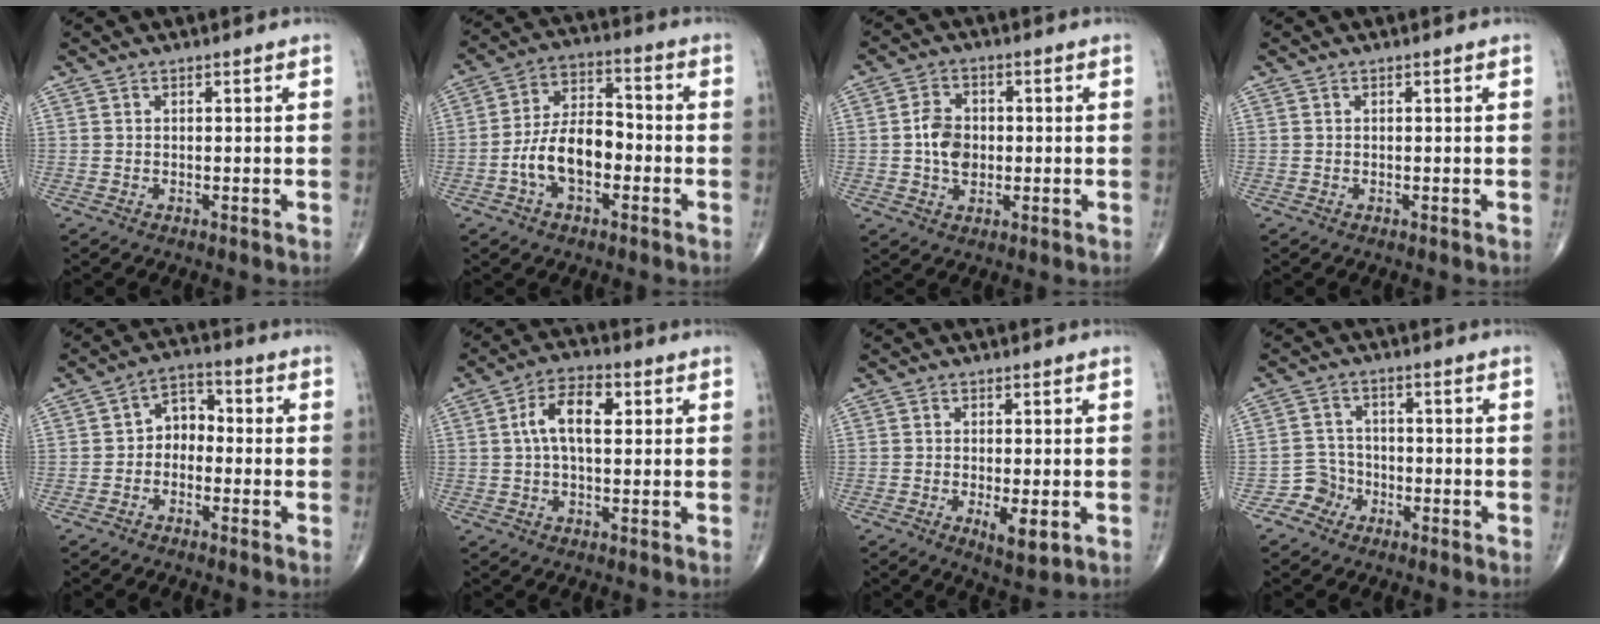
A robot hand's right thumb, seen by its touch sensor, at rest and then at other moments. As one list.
[{"total": 11.3, "force": [-3.1, 6.3, 8.8], "torque": [-0.152, 0.040, -0.064]}, {"total": 6.4, "force": [-0.2, 4.6, 4.4], "torque": [-0.067, 0.007, -0.007]}, {"total": 0.0}, {"total": 5.4, "force": [-1.0, 4.0, 3.5], "torque": [-0.032, 0.028, -0.034]}, {"total": 8.4, "force": [1.7, 4.2, 7.1], "torque": [-0.126, 0.019, 0.025]}, {"total": 5.3, "force": [-1.5, 1.8, 4.7], "torque": [-0.076, -0.013, -0.021]}, {"total": 4.0, "force": [-2.3, 3.3, -0.3], "torque": [0.031, 0.018, -0.050]}]